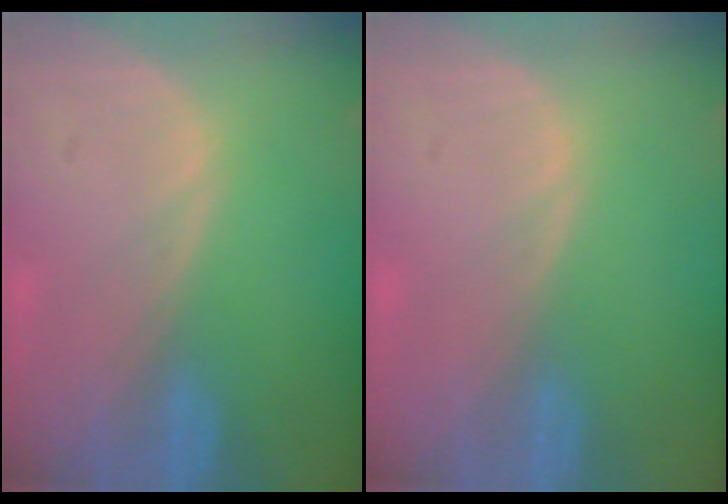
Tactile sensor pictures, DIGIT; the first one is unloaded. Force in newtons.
{"total": 0.0}